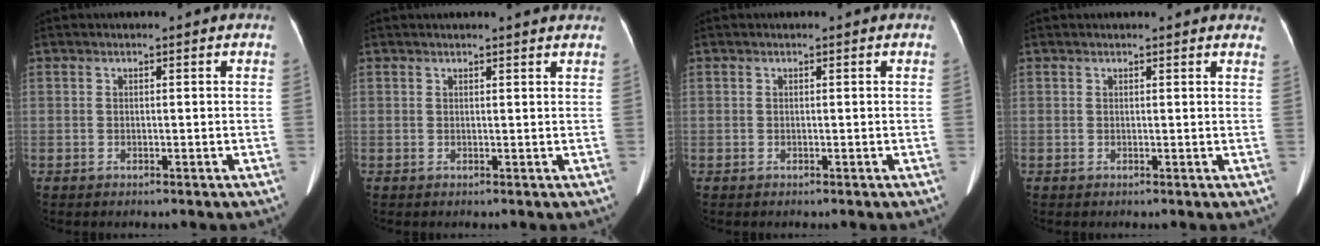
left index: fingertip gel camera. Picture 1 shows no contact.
{"total": 4.3, "force": [4.0, 0.0, 1.5], "torque": [-0.018, 0.015, 0.037]}
{"total": 0.0}
{"total": 7.6, "force": [7.0, 1.7, 2.3], "torque": [-0.013, 0.014, 0.061]}